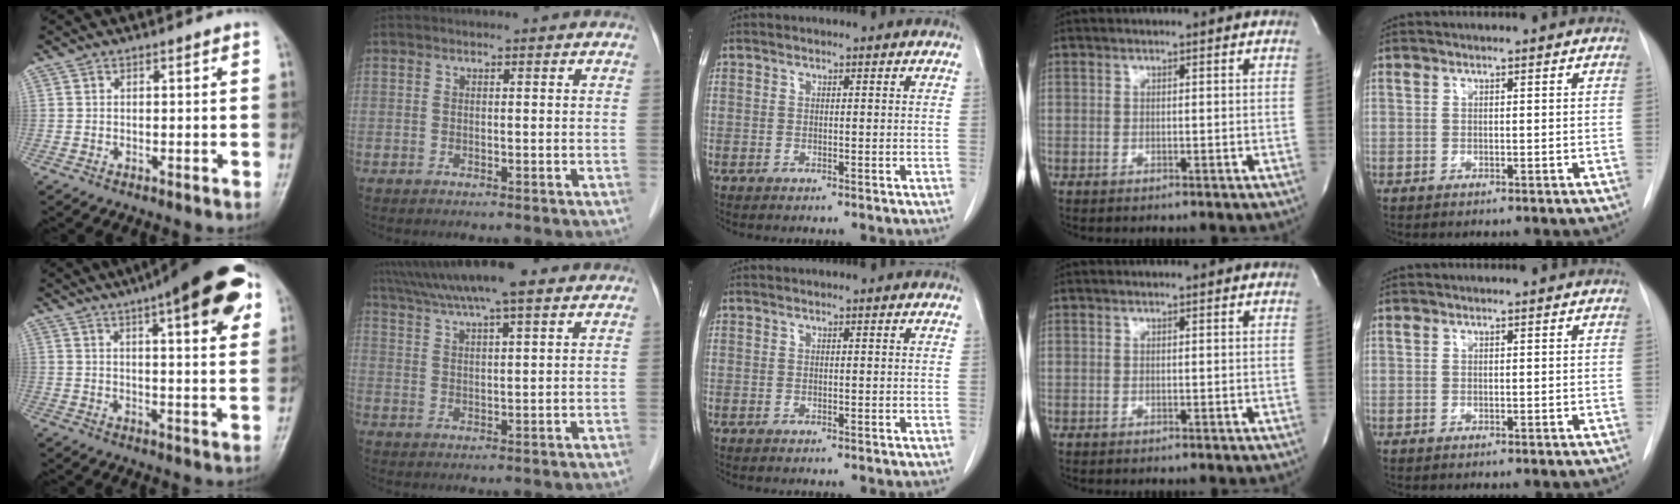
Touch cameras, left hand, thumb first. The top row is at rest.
{"thumb": {"total": 20.2, "force": [10.6, 5.4, 16.3], "torque": [-0.208, -0.010, 0.138]}, "index": {"total": 12.5, "force": [10.2, 1.3, 7.2], "torque": [-0.123, 0.038, 0.154]}}